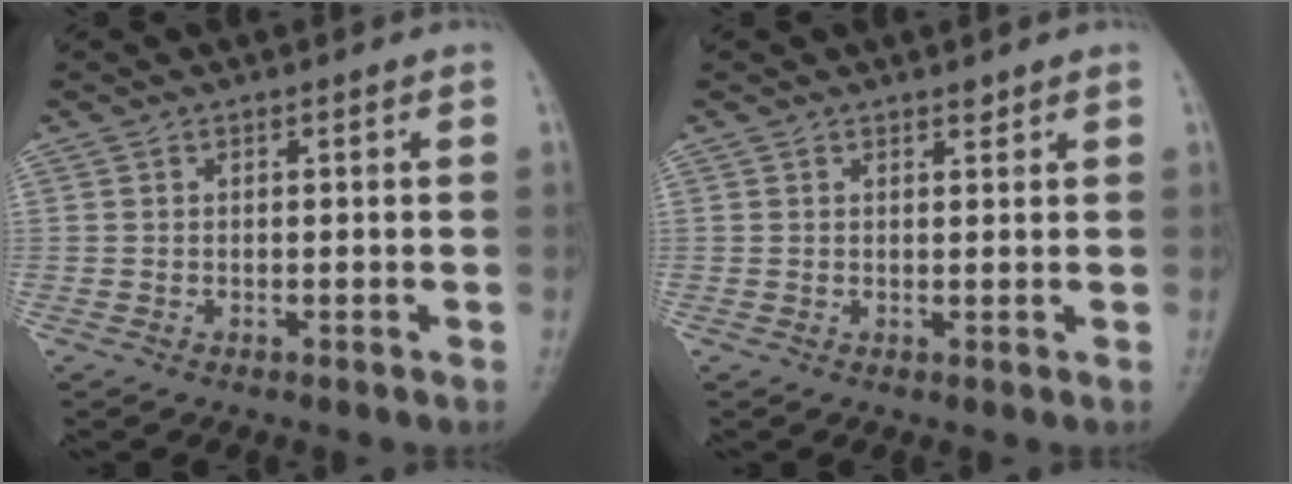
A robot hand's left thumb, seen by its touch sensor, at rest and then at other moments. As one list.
[{"total": 1.0, "force": [0.8, 0.4, 0.4], "torque": [-0.002, -0.006, 0.012]}]